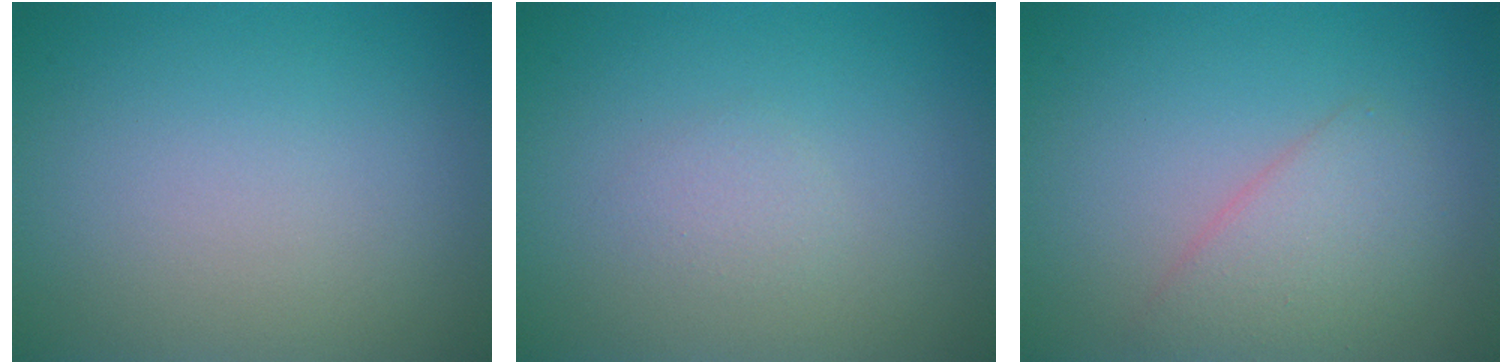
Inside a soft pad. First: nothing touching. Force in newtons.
{"total": 1.0, "press": 1.0, "slide": 0.1}
{"total": 2.6, "press": 2.6, "slide": 0.1}